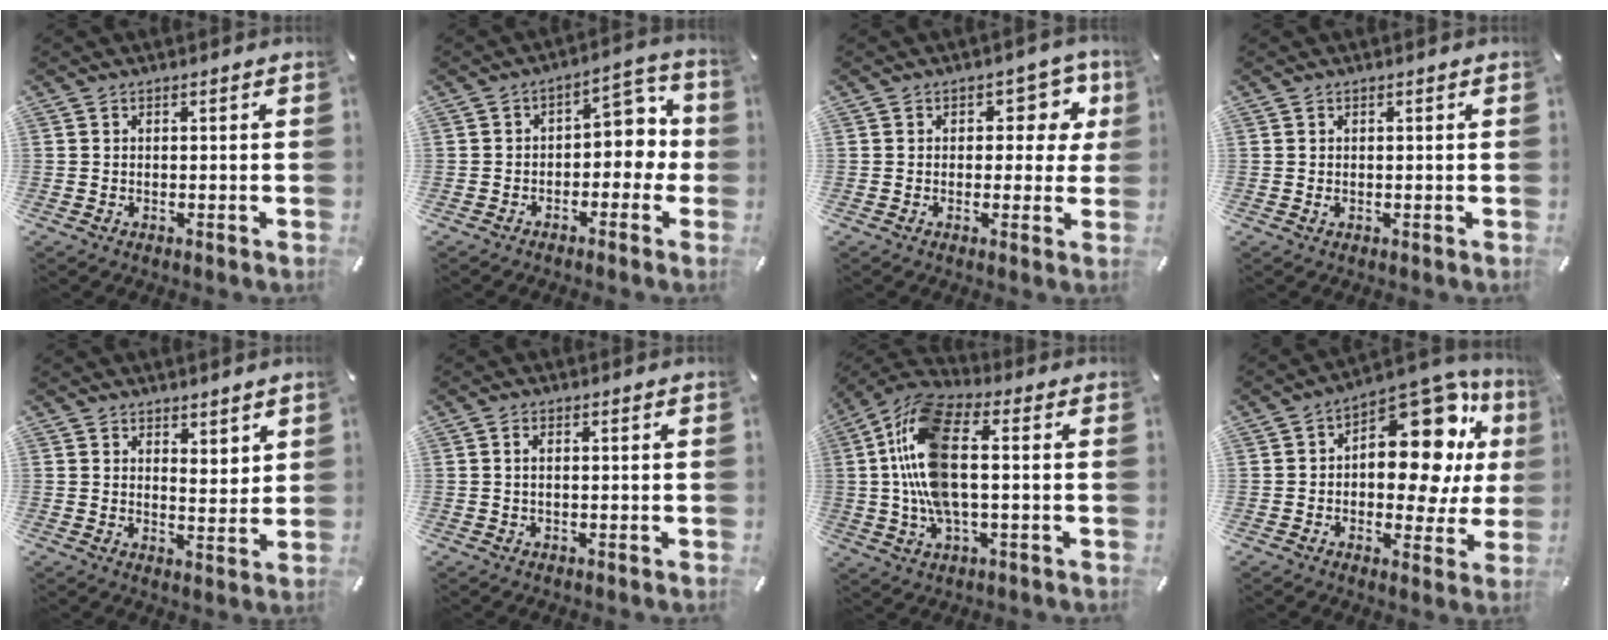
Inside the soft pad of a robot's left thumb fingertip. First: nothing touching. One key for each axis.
{"total": 7.9, "fx": 0.2, "fy": 5.4, "fz": 5.7, "tx": -0.067, "ty": -0.001, "tz": -0.002}
{"total": 7.7, "fx": 2.8, "fy": 5.2, "fz": 4.9, "tx": -0.043, "ty": -0.012, "tz": 0.039}
{"total": 0.6, "fx": 0.1, "fy": 0.4, "fz": 0.4, "tx": -0.001, "ty": -0.003, "tz": -0.001}
{"total": 4.1, "fx": 3.5, "fy": 2.2, "fz": 0.1, "tx": 0.009, "ty": -0.026, "tz": 0.063}
{"total": 1.4, "fx": 0.2, "fy": 0.4, "fz": 1.3, "tx": -0.027, "ty": 0.000, "tz": 0.003}
{"total": 16.4, "fx": 1.0, "fy": 7.4, "fz": 14.5, "tx": -0.321, "ty": -0.009, "tz": 0.012}
{"total": 19.3, "fx": 5.9, "fy": 10.7, "fz": 15.0, "tx": -0.181, "ty": -0.055, "tz": 0.091}